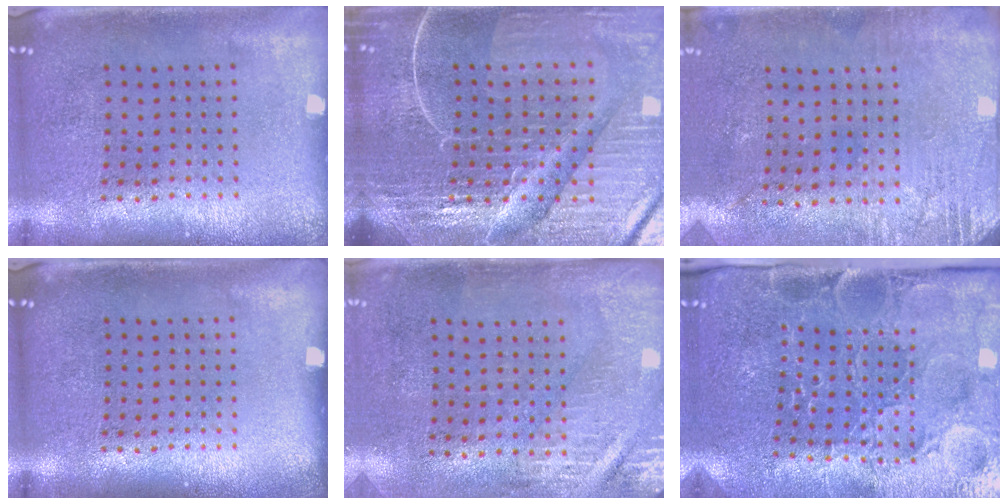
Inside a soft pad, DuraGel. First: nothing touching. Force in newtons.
{"total": 6.3, "press": 5.6, "slide": 2.8}
{"total": 2.8, "press": 2.4, "slide": 1.5}
{"total": 0.0}
{"total": 2.9, "press": 2.5, "slide": 1.4}
{"total": 3.7, "press": 3.7, "slide": 0.6}